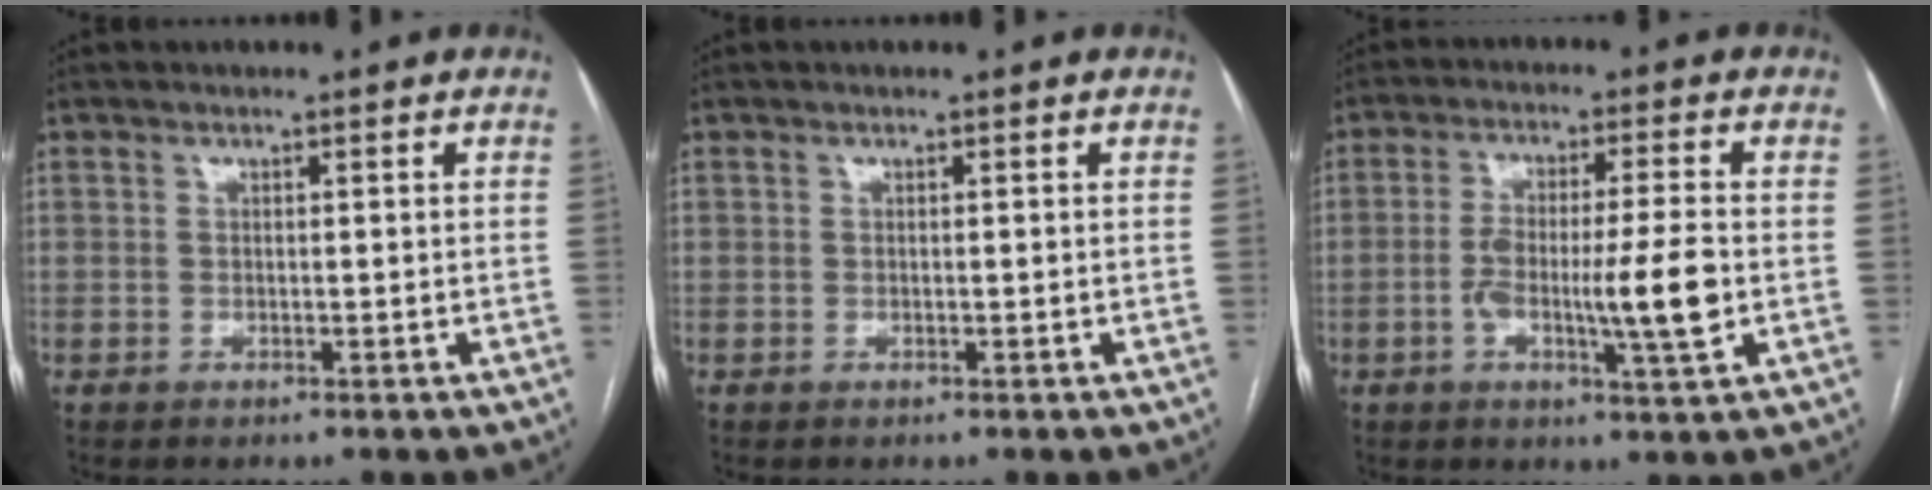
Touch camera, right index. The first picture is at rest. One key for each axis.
{"total": 0.0}
{"total": 9.8, "fx": -1.9, "fy": 0.5, "fz": 9.6, "tx": -0.168, "ty": 0.000, "tz": -0.034}